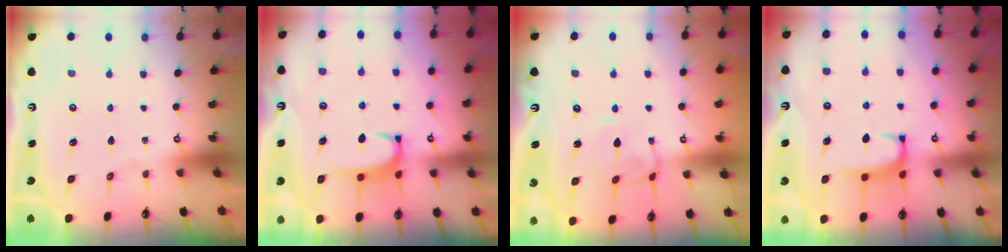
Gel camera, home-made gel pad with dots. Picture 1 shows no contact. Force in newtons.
{"total": 3.7, "press": 3.7, "slide": 0.4}
{"total": 2.0, "press": 1.9, "slide": 0.5}
{"total": 1.7, "press": 1.6, "slide": 0.5}